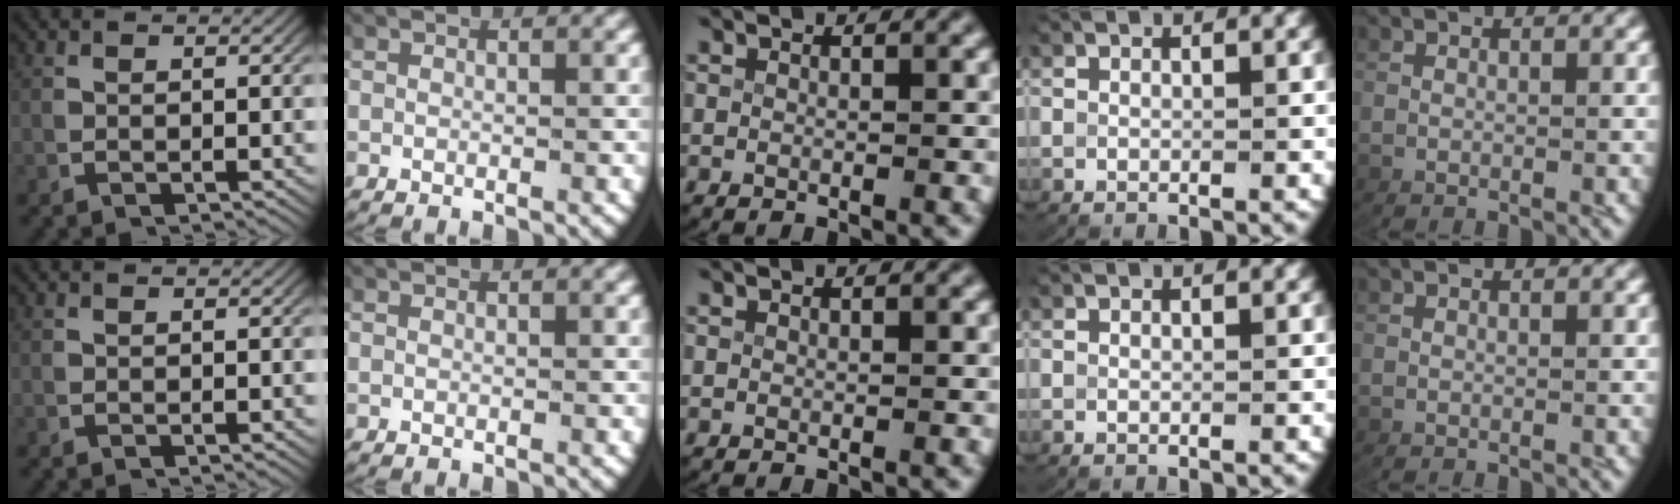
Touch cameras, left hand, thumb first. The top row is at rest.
{}